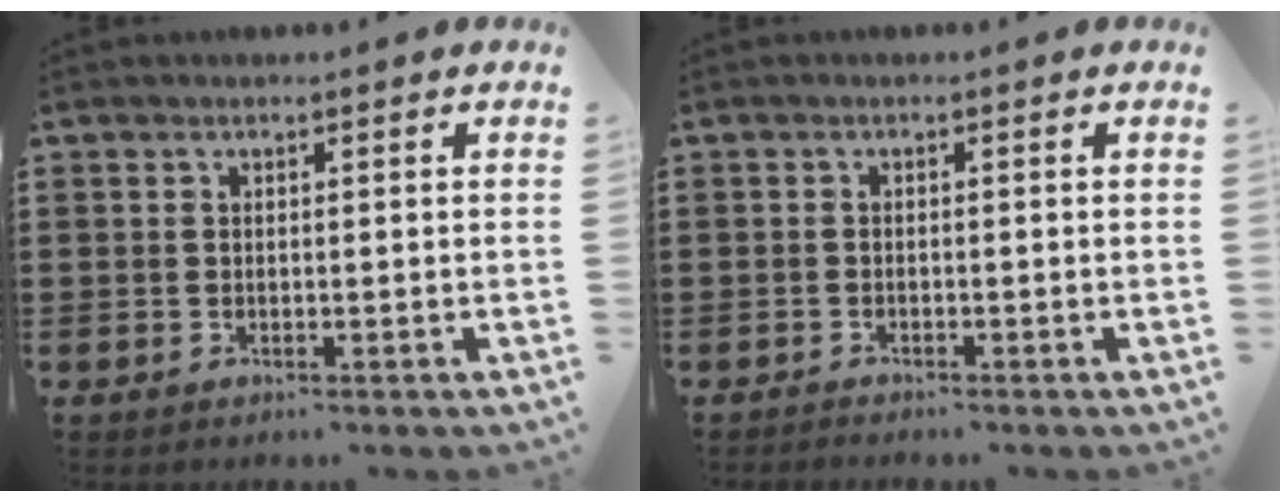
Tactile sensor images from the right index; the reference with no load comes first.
{"total": 0.9, "force": [-0.9, 0.0, 0.0], "torque": [-0.001, 0.000, -0.018]}